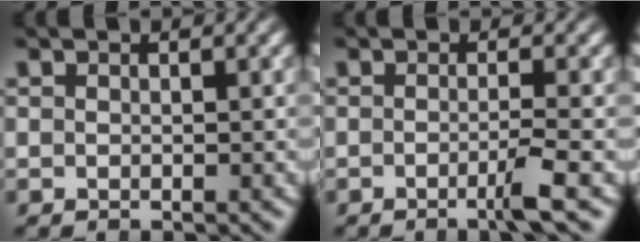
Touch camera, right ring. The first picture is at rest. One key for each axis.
{"total": 2.0, "fx": -1.1, "fy": -0.1, "fz": 1.7, "tx": -0.038, "ty": -0.005, "tz": -0.022}